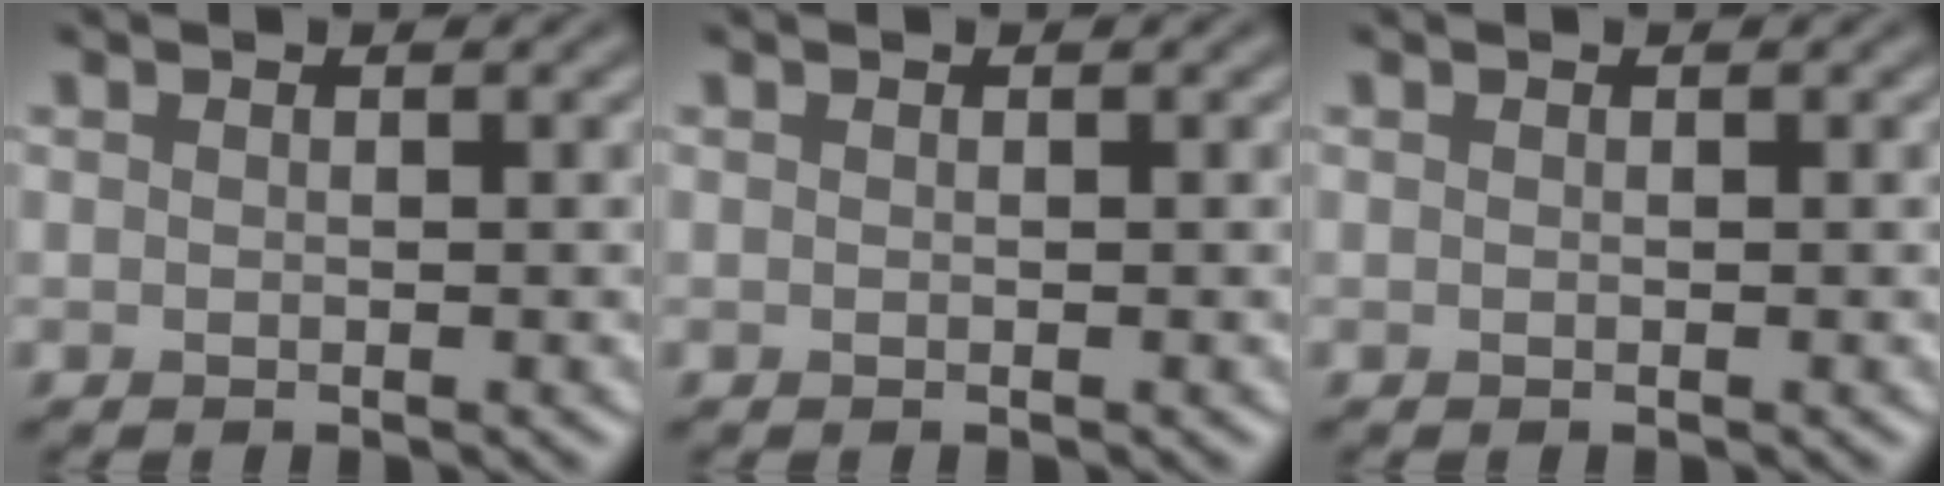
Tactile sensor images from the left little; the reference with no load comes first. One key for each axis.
{"total": 0.0}
{"total": 0.0}